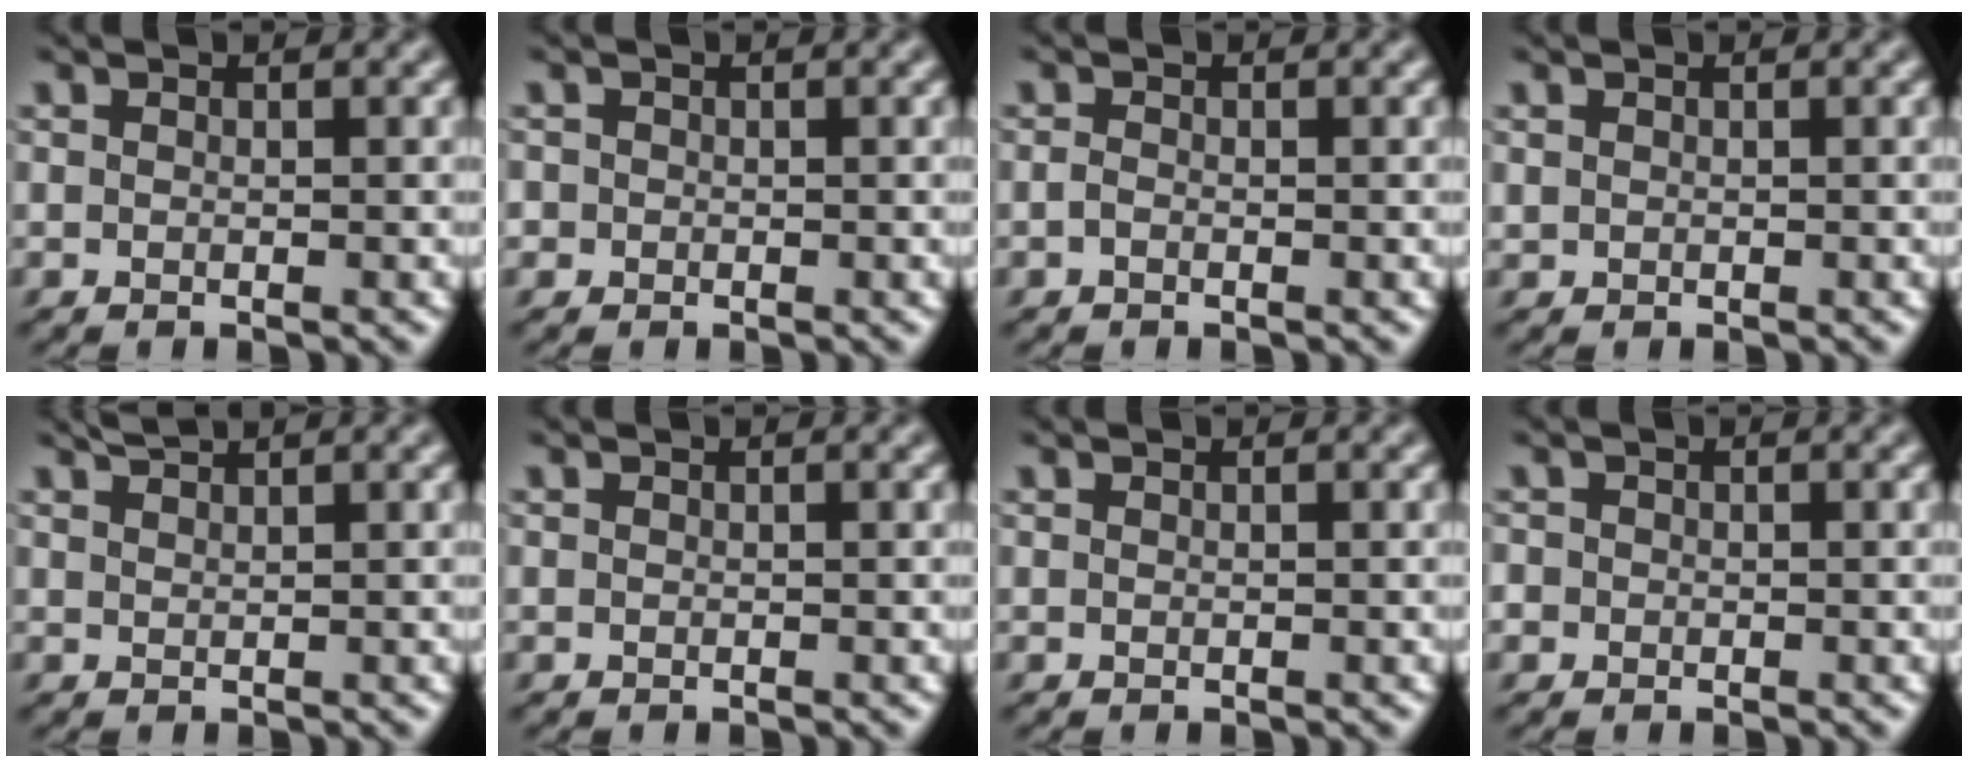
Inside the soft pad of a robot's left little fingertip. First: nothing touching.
{"total": 0.9, "force": [-0.1, 0.9, 0.1], "torque": [0.005, -0.001, -0.005]}
{"total": 0.7, "force": [-0.4, 0.4, 0.4], "torque": [-0.010, 0.000, -0.012]}
{"total": 0.0}
{"total": 1.2, "force": [1.2, 0.2, 0.1], "torque": [-0.010, 0.007, 0.026]}
{"total": 0.0}
{"total": 0.0}
{"total": 1.2, "force": [-0.2, 1.2, 0.3], "torque": [0.000, 0.003, -0.006]}